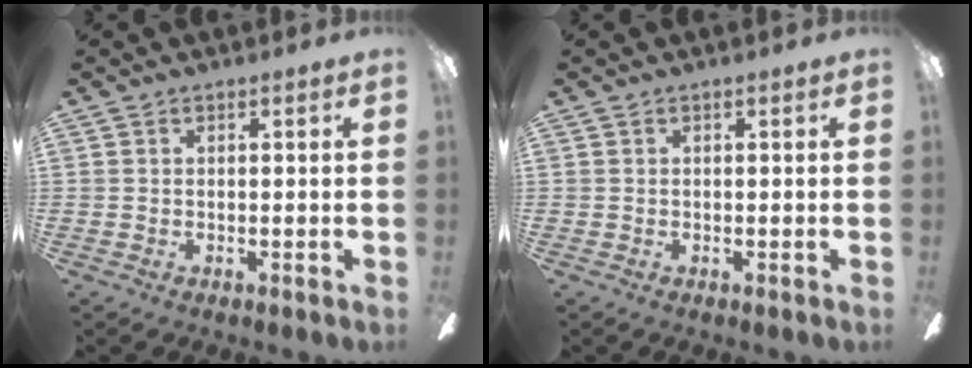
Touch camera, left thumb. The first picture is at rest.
{"total": 0.0}